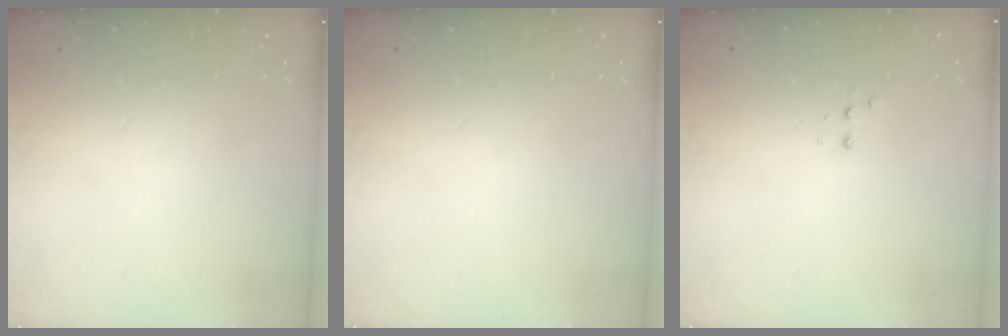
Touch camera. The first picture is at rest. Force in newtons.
{"total": 0.6, "press": 0.0, "slide": 0.6}
{"total": 2.4, "press": 2.2, "slide": 0.9}